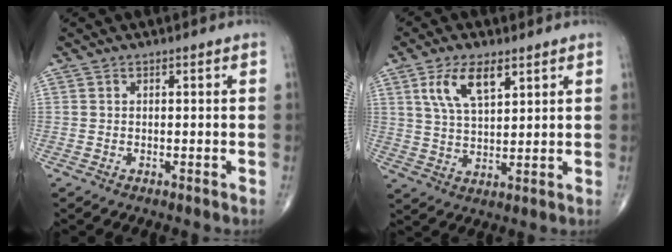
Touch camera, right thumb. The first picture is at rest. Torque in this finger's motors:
{"motor_torque": [-0.33, 0.41, 0.42, 0.21, 0.30]}